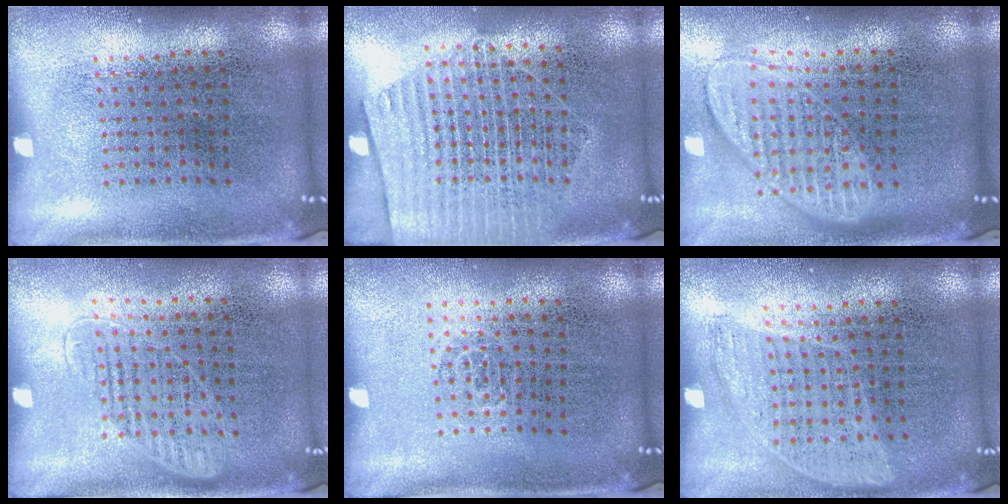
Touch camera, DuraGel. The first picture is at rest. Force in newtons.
{"total": 1.6, "press": 1.5, "slide": 0.7}
{"total": 1.9, "press": 1.5, "slide": 1.2}
{"total": 1.2, "press": 1.0, "slide": 0.7}
{"total": 0.6, "press": 0.4, "slide": 0.5}
{"total": 0.9, "press": 0.8, "slide": 0.4}